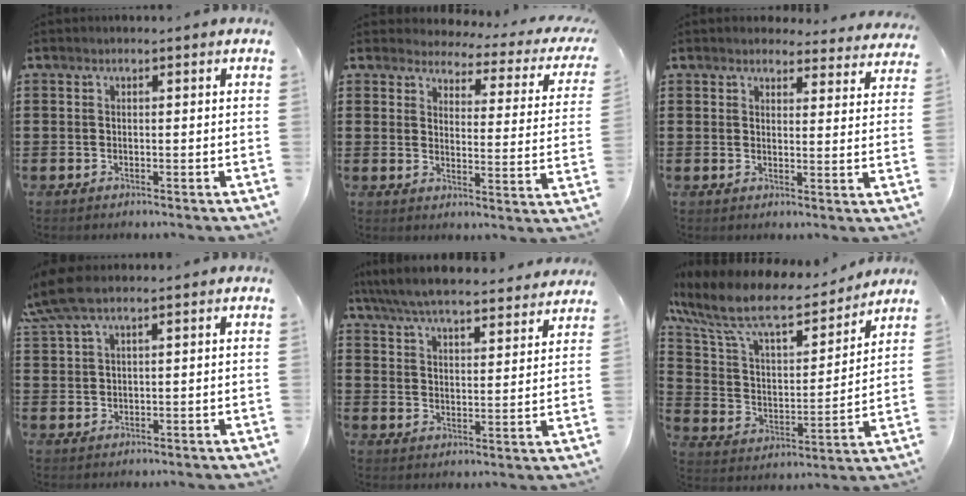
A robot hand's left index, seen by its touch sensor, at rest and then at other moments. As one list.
[{"total": 2.8, "force": [2.6, 0.5, 0.6], "torque": [-0.026, -0.026, 0.037]}, {"total": 3.6, "force": [3.5, 0.7, 0.4], "torque": [-0.013, -0.017, 0.062]}, {"total": 4.9, "force": [3.4, 0.7, 3.5], "torque": [-0.085, 0.000, 0.060]}, {"total": 6.7, "force": [6.4, 0.3, 2.0], "torque": [-0.066, -0.035, 0.112]}, {"total": 10.9, "force": [8.7, 3.3, 5.7], "torque": [-0.148, -0.048, 0.150]}]